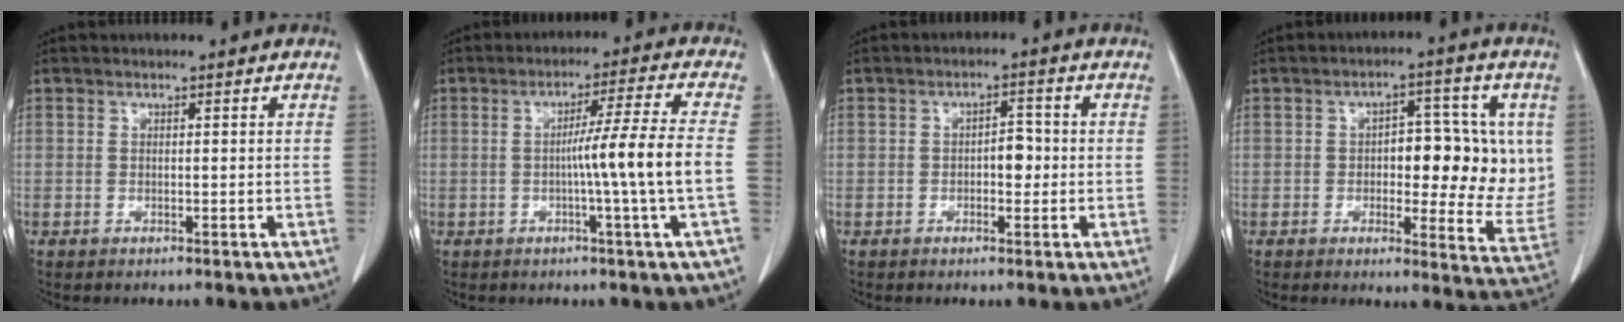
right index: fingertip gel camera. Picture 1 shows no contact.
{"total": 8.9, "force": [-1.4, -2.4, 8.5], "torque": [-0.133, 0.000, -0.021]}
{"total": 3.0, "force": [-0.4, 1.5, 2.5], "torque": [-0.031, 0.007, -0.006]}
{"total": 12.7, "force": [1.1, 5.8, 11.2], "torque": [-0.131, 0.012, 0.019]}